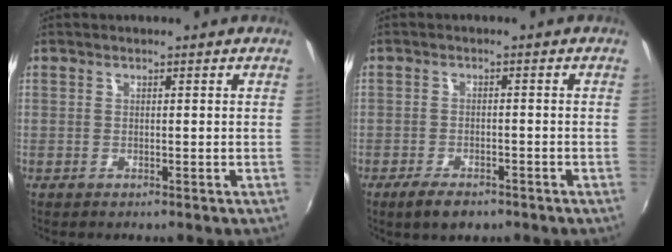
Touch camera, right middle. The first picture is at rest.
{"total": 5.3, "force": [-3.8, 2.1, 3.1], "torque": [-0.074, -0.013, -0.064]}